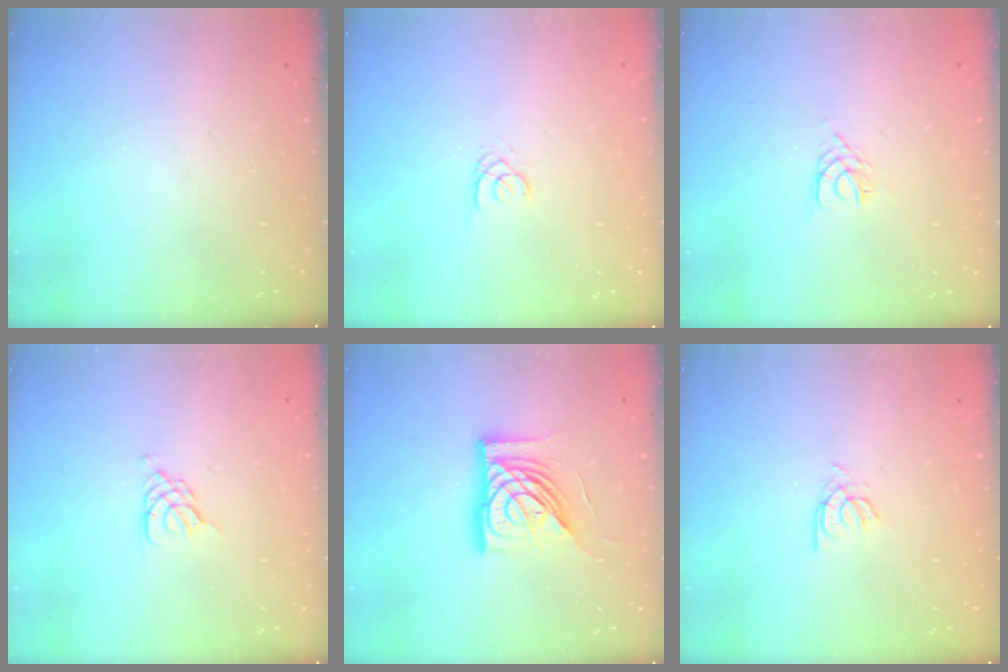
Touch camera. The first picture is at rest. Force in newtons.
{"total": 1.7, "press": 1.7, "slide": 0.2}
{"total": 2.0, "press": 1.9, "slide": 0.3}
{"total": 4.1, "press": 4.1, "slide": 0.6}
{"total": 16.5, "press": 16.3, "slide": 2.1}
{"total": 2.7, "press": 2.7, "slide": 0.2}